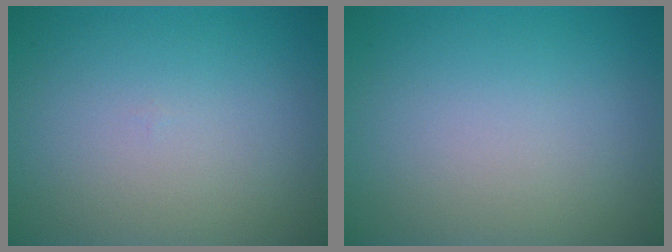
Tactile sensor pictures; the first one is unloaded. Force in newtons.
{"total": 0.0}